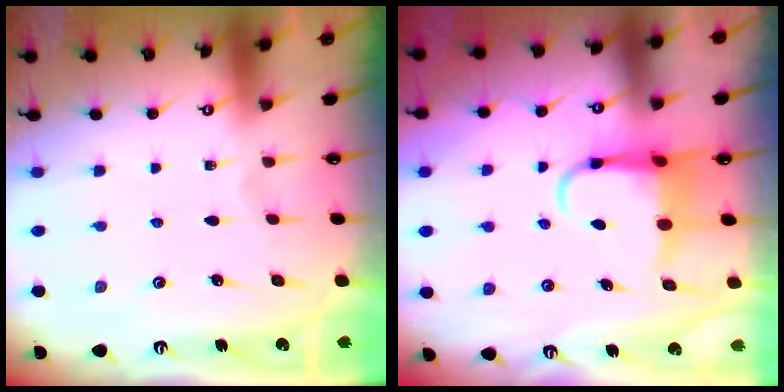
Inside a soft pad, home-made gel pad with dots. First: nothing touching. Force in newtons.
{"total": 6.4, "press": 6.4, "slide": 0.8}